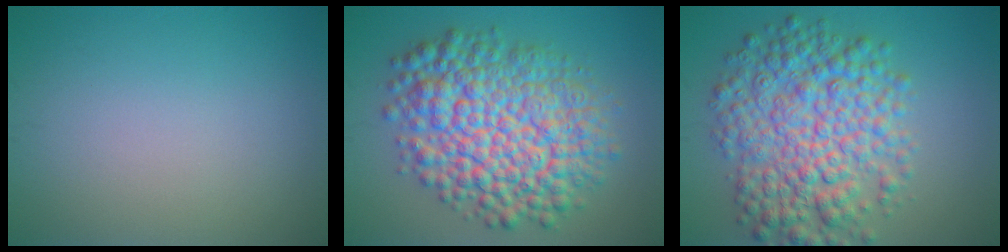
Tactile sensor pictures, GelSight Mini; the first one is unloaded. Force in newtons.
{"total": 11.2, "press": 11.2, "slide": 0.3}
{"total": 8.8, "press": 8.8, "slide": 0.1}